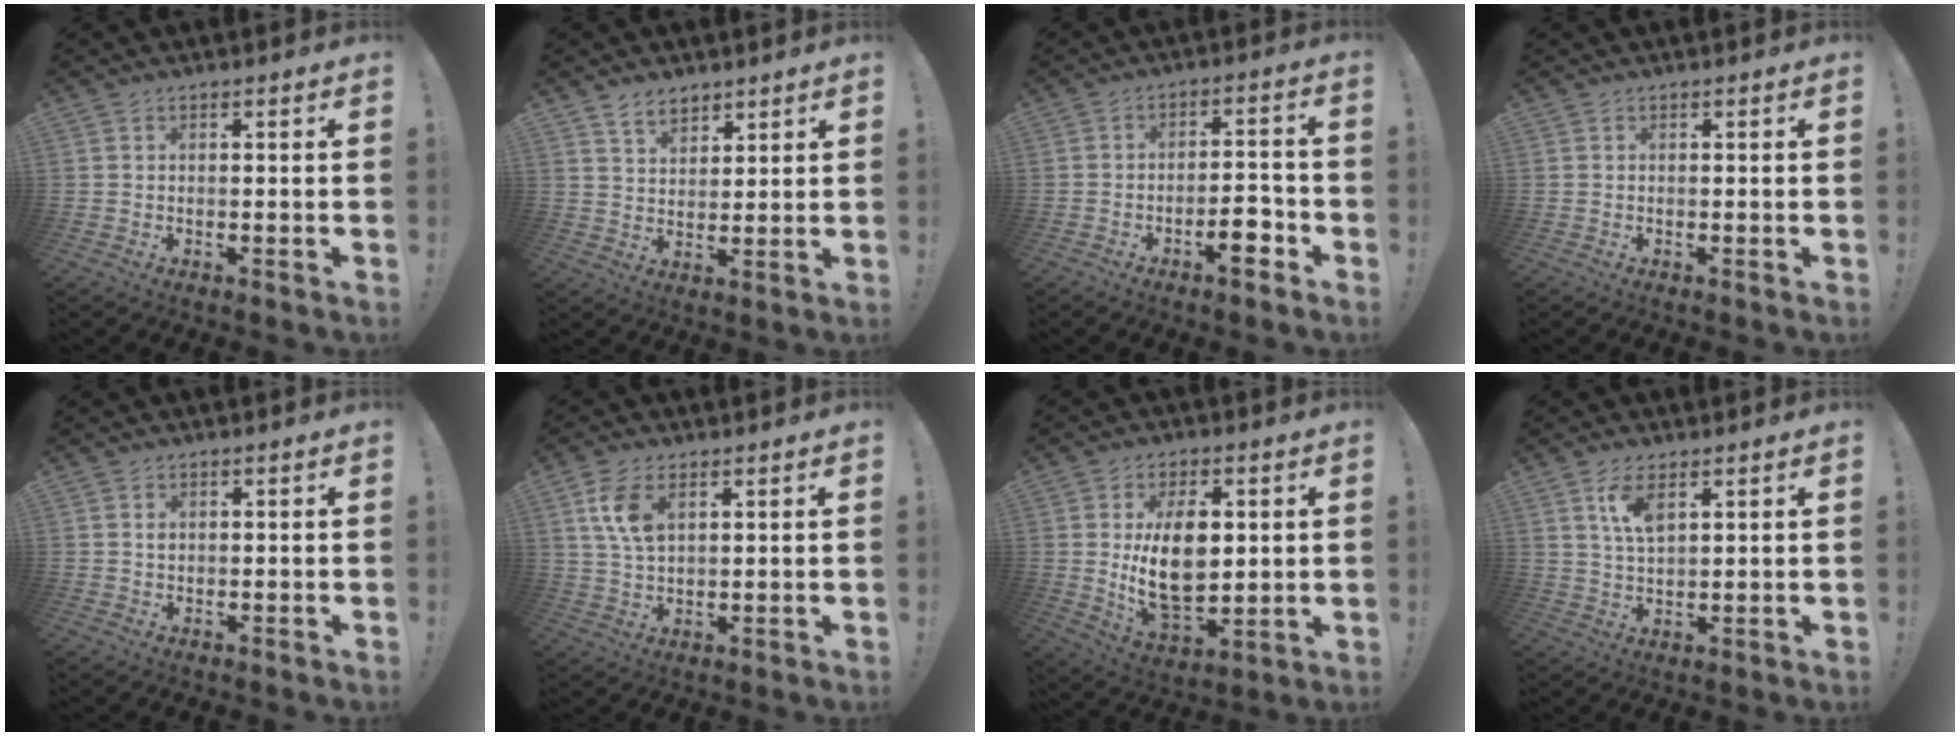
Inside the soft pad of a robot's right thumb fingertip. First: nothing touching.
{"total": 6.2, "force": [4.9, 3.4, 1.7], "torque": [-0.025, -0.030, 0.091]}
{"total": 7.4, "force": [-4.1, 2.8, 5.4], "torque": [-0.059, 0.022, -0.070]}
{"total": 0.0}
{"total": 0.8, "force": [0.2, 0.8, 0.1], "torque": [0.006, -0.001, 0.003]}
{"total": 8.1, "force": [3.4, 4.4, 5.9], "torque": [-0.117, -0.010, 0.062]}
{"total": 16.1, "force": [2.2, 9.6, 12.7], "torque": [-0.226, -0.016, 0.035]}
{"total": 6.6, "force": [3.5, 2.8, 4.9], "torque": [-0.090, -0.010, 0.061]}